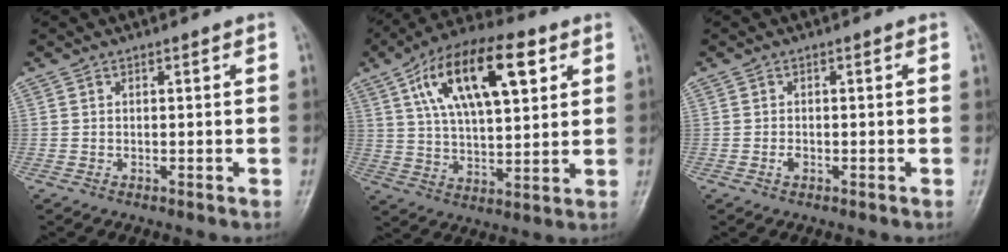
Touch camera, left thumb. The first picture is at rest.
{"total": 19.1, "force": [7.6, 8.2, 15.5], "torque": [-0.245, -0.004, 0.127]}
{"total": 1.1, "force": [-0.4, 0.7, 0.8], "torque": [-0.014, 0.002, -0.008]}